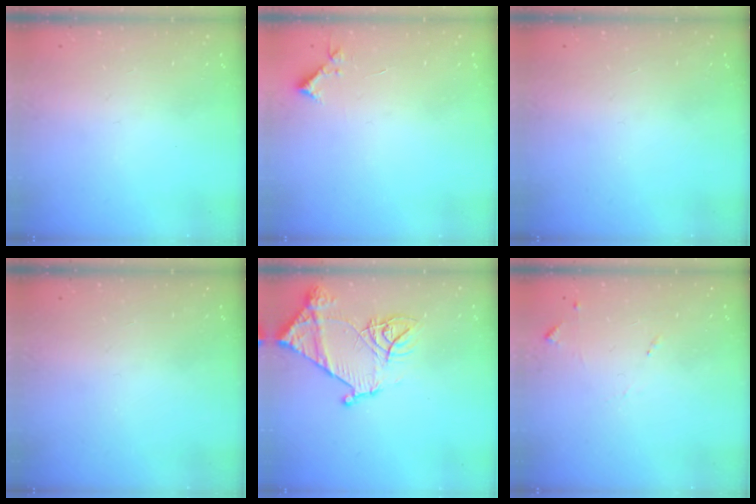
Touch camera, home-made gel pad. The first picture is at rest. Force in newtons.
{"total": 3.6, "press": 3.6, "slide": 0.5}
{"total": 0.0}
{"total": 0.0}
{"total": 14.8, "press": 14.7, "slide": 1.6}
{"total": 6.7, "press": 6.6, "slide": 0.6}